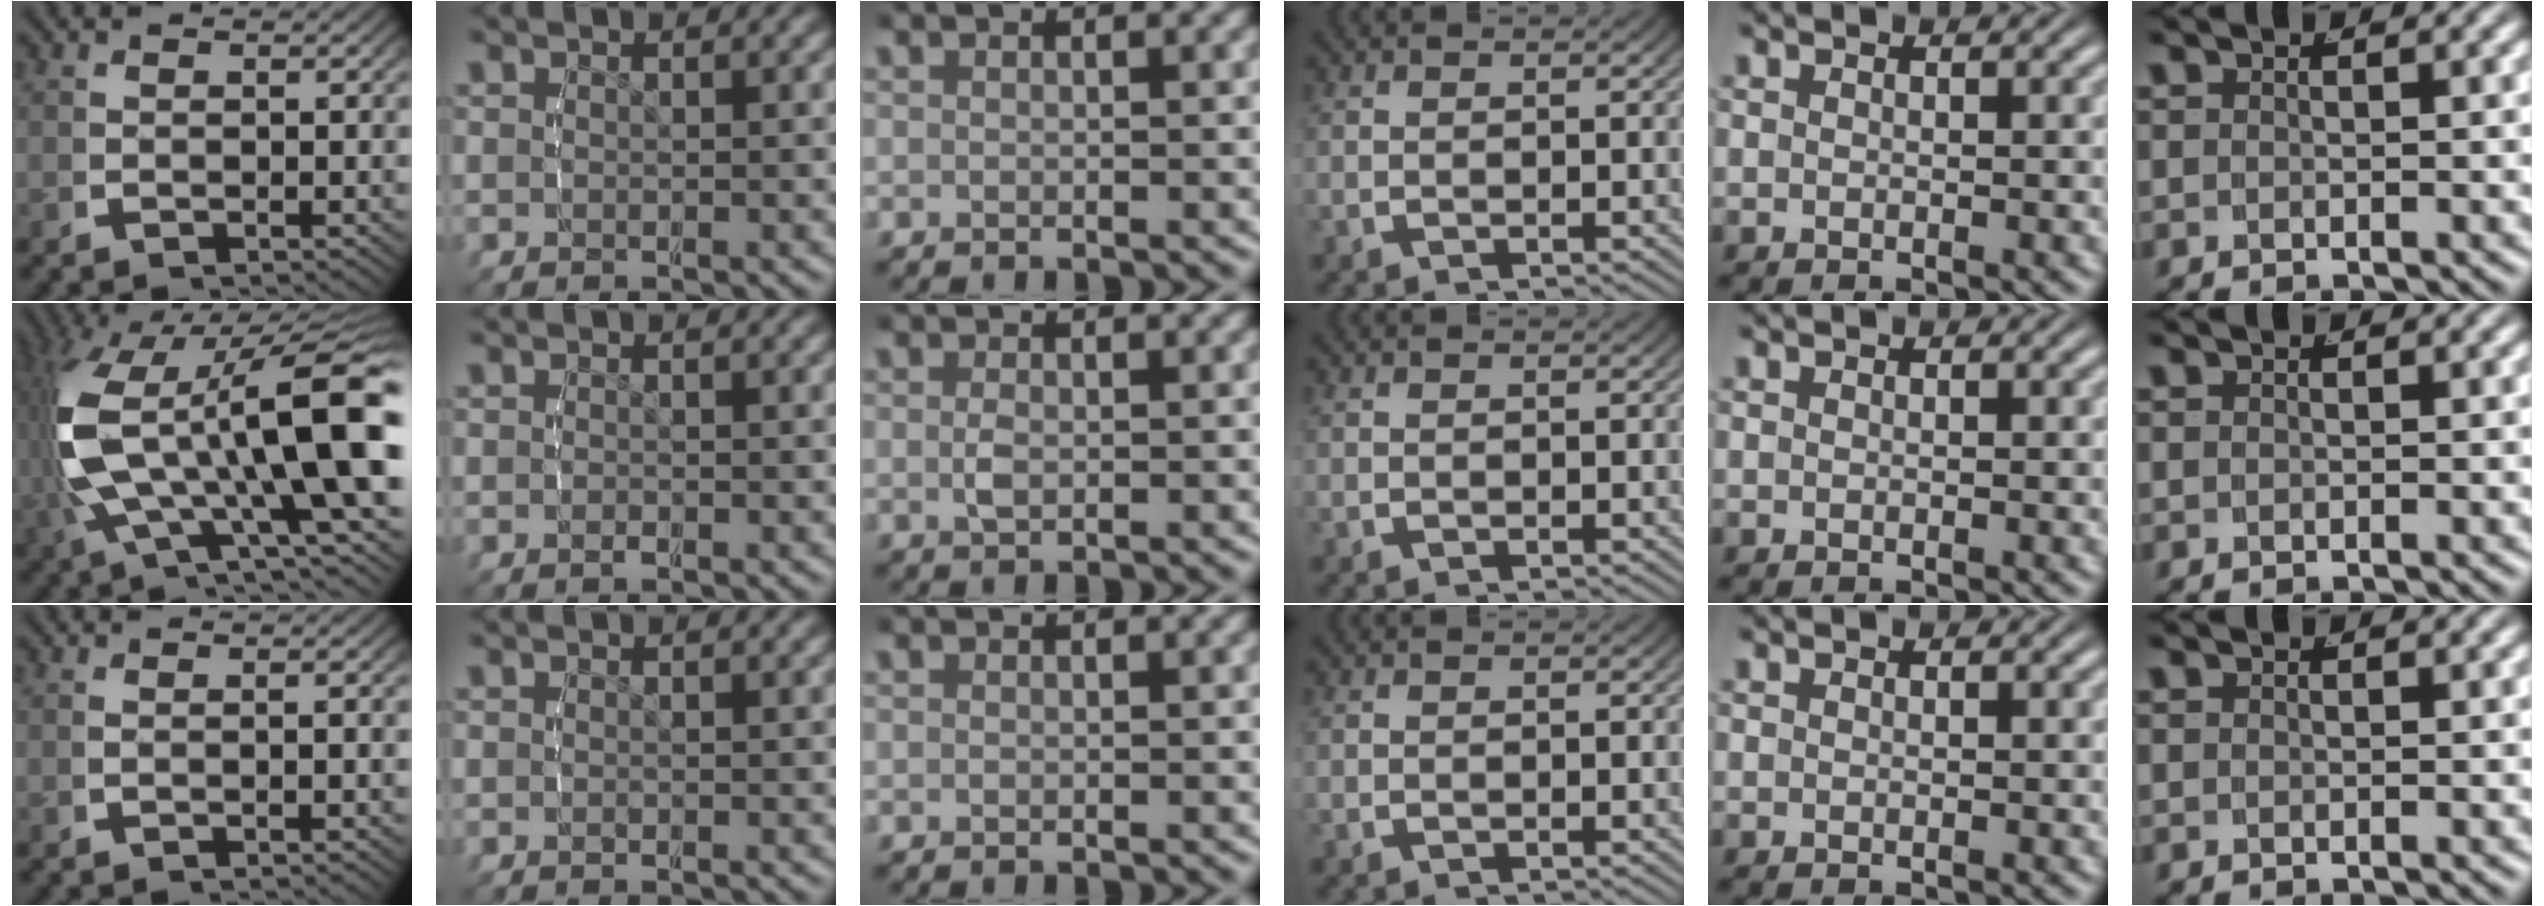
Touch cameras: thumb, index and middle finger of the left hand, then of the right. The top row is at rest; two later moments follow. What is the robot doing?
{"motion": "lift_and_place", "object": "button"}